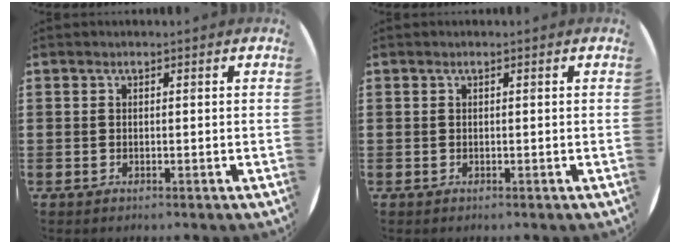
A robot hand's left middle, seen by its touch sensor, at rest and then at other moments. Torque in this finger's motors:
{"motor_torque": [0.44, -0.24, 0.05, -0.01]}